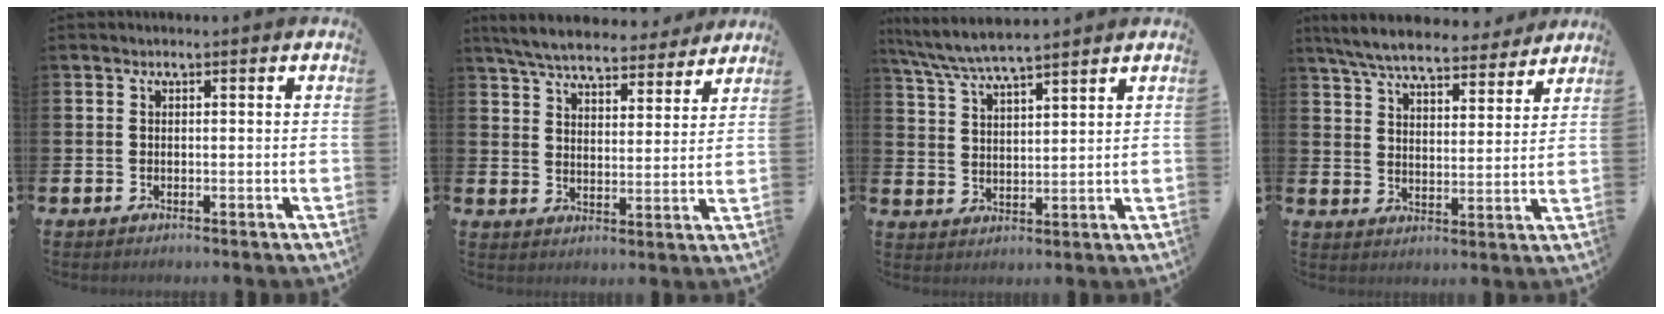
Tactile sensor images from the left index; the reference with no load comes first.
{"total": 6.9, "force": [6.5, 1.3, 1.8], "torque": [-0.057, -0.036, 0.114]}
{"total": 6.2, "force": [5.8, 0.4, 2.1], "torque": [-0.064, -0.024, 0.105]}
{"total": 7.4, "force": [6.9, 1.3, 2.2], "torque": [-0.068, -0.040, 0.122]}